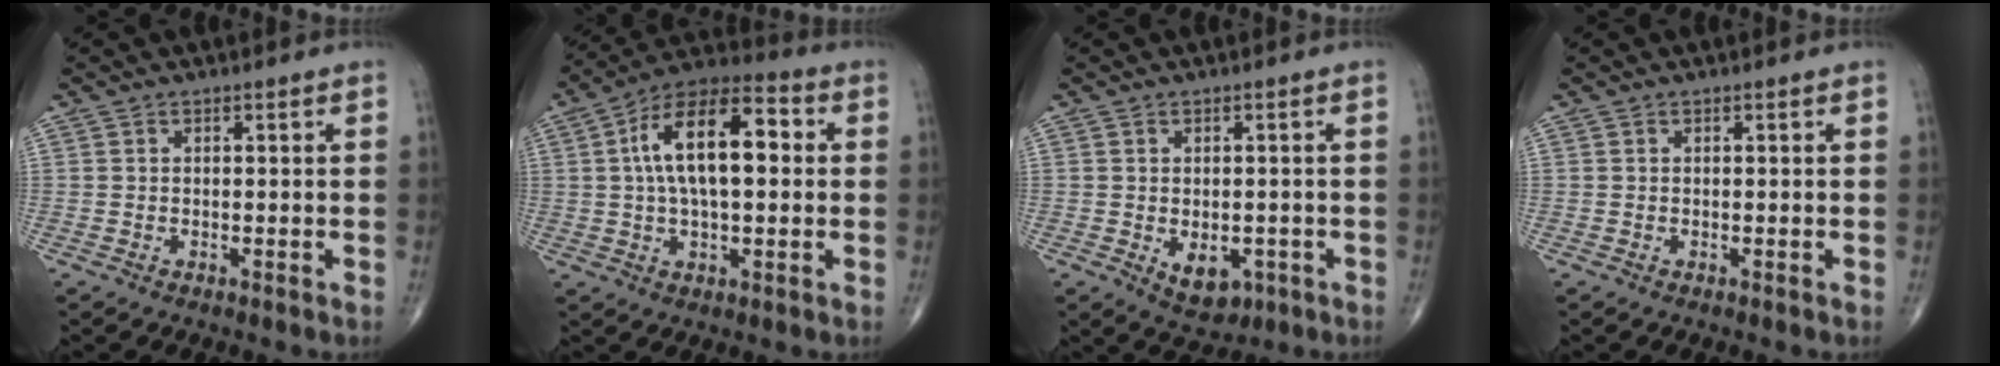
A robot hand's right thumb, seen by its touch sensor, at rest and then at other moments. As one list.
[{"total": 16.7, "force": [2.4, 7.9, 14.5], "torque": [-0.239, 0.031, 0.033]}, {"total": 5.9, "force": [-1.7, 3.8, 4.1], "torque": [-0.041, 0.001, -0.011]}, {"total": 0.0}]